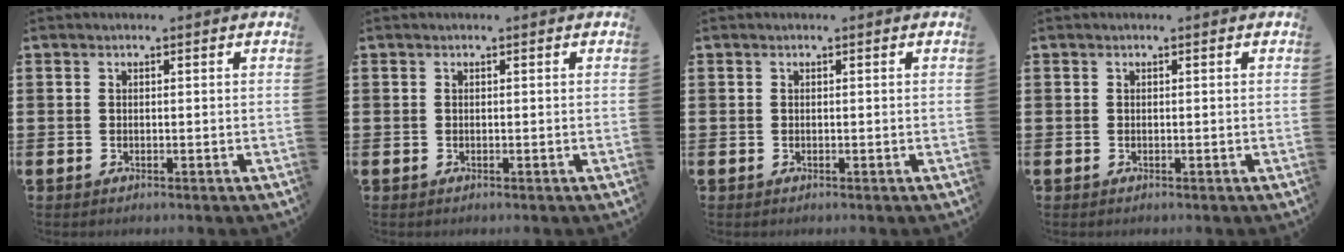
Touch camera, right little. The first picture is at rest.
{"total": 0.0}
{"total": 0.0}
{"total": 0.0}